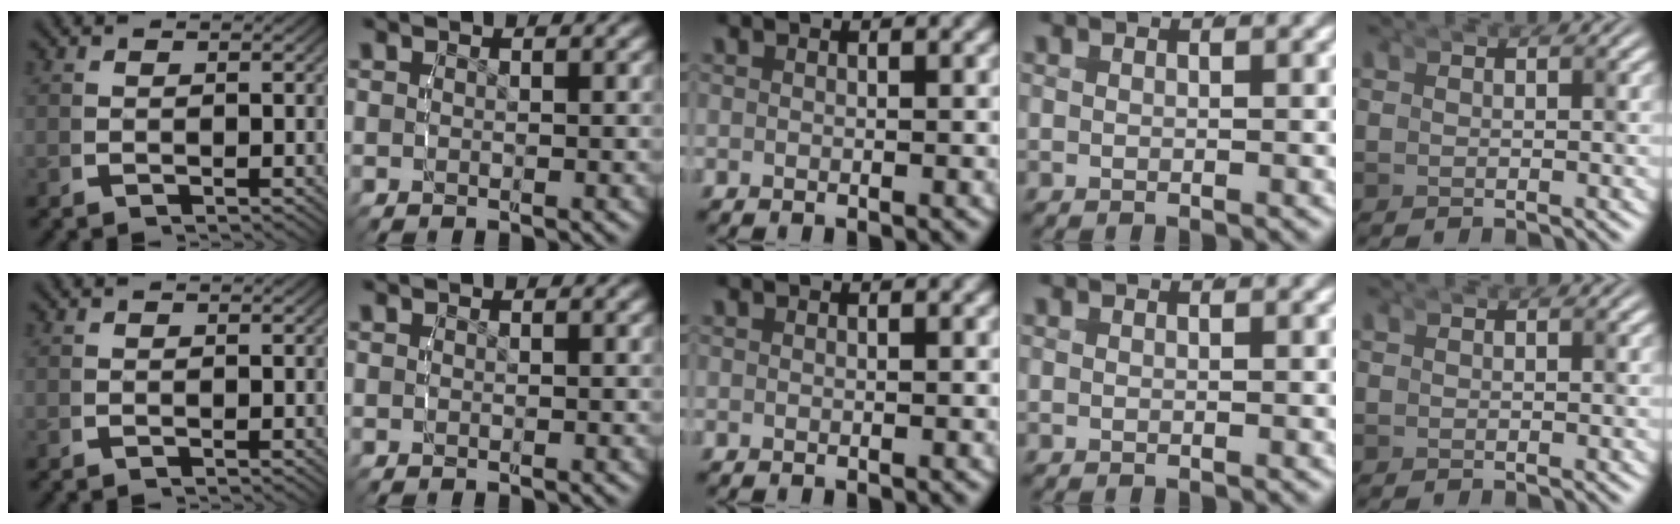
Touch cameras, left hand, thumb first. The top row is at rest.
{}